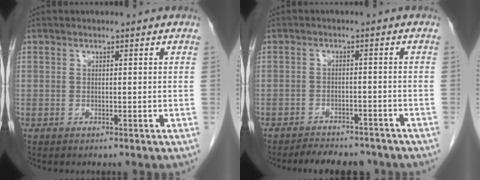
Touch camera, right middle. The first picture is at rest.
{"total": 8.4, "force": [-7.7, 2.7, 2.3], "torque": [-0.030, 0.001, -0.096]}